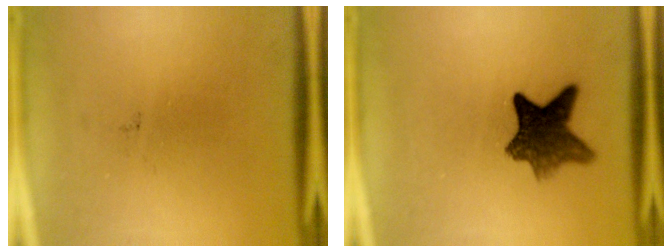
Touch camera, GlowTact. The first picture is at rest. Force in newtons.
{"total": 8.3}